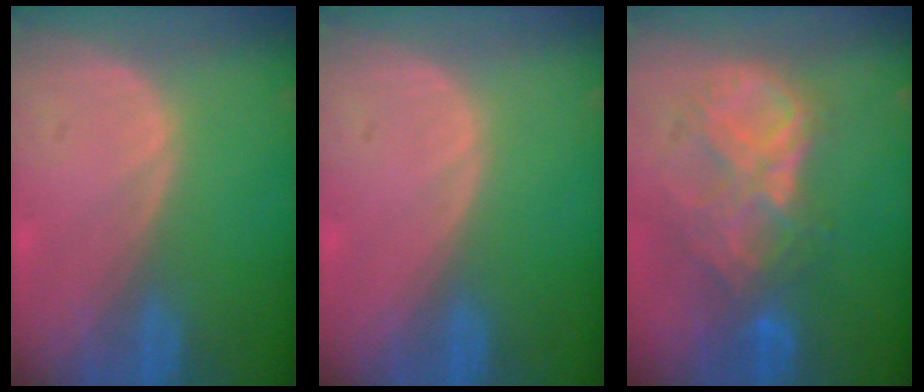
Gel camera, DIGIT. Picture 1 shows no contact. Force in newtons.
{"total": 0.0}
{"total": 9.0, "press": 7.8, "slide": 4.6}